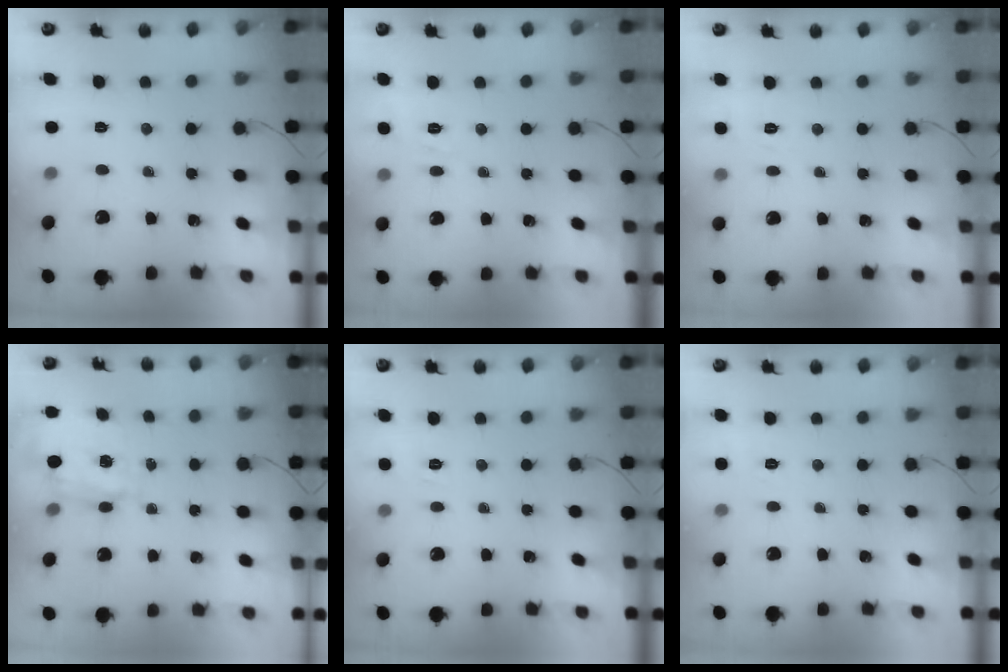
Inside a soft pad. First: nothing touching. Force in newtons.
{"total": 2.2, "press": 0.8, "slide": 2.0}
{"total": 2.9, "press": 2.2, "slide": 1.9}
{"total": 2.5, "press": 2.3, "slide": 1.0}
{"total": 2.8, "press": 2.2, "slide": 1.8}
{"total": 6.7, "press": 6.4, "slide": 2.0}